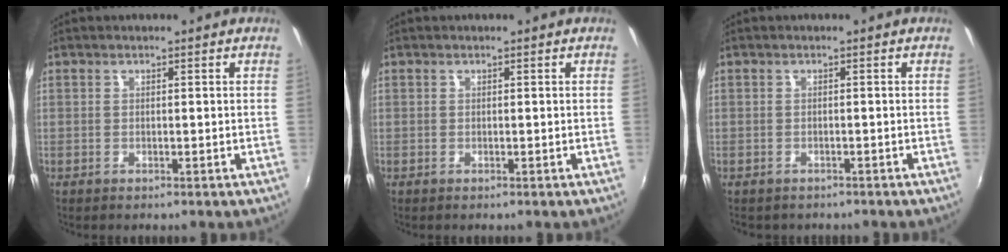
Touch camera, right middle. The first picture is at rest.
{"total": 0.0}
{"total": 1.8, "force": [-1.4, 1.0, 0.4], "torque": [-0.013, -0.006, -0.019]}